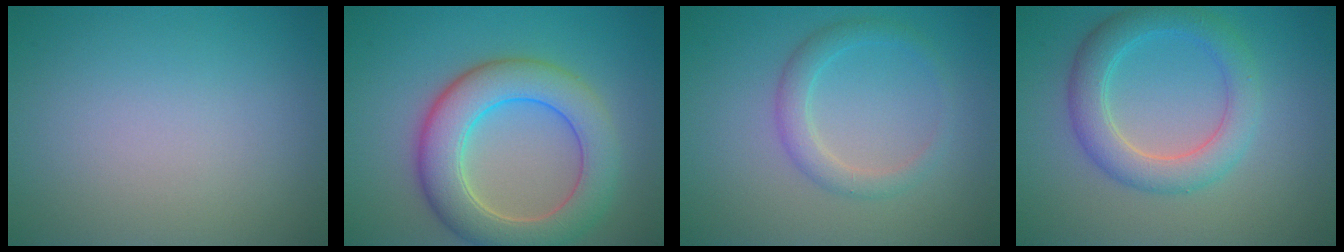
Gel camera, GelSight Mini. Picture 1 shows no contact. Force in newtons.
{"total": 7.6, "press": 7.6, "slide": 0.3}
{"total": 2.3, "press": 2.3, "slide": 0.0}
{"total": 4.6, "press": 4.6, "slide": 0.2}